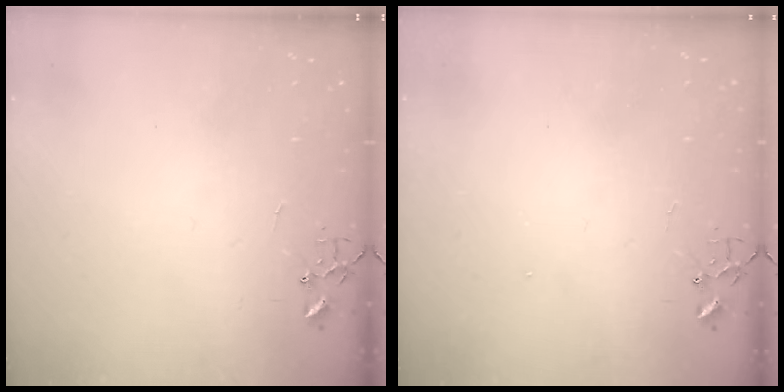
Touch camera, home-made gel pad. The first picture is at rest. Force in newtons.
{"total": 1.2, "press": 1.2, "slide": 0.1}